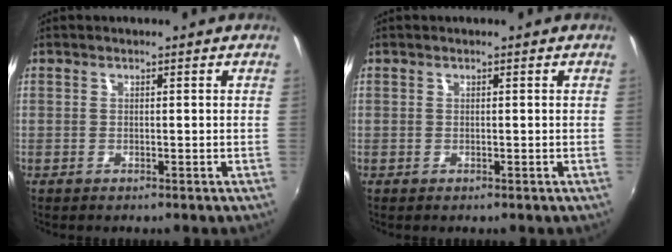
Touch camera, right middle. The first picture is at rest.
{"total": 0.0}